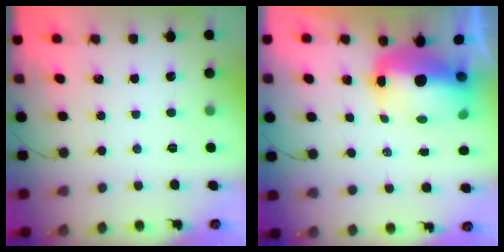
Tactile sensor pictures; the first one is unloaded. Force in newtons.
{"total": 11.4, "press": 11.1, "slide": 2.3}